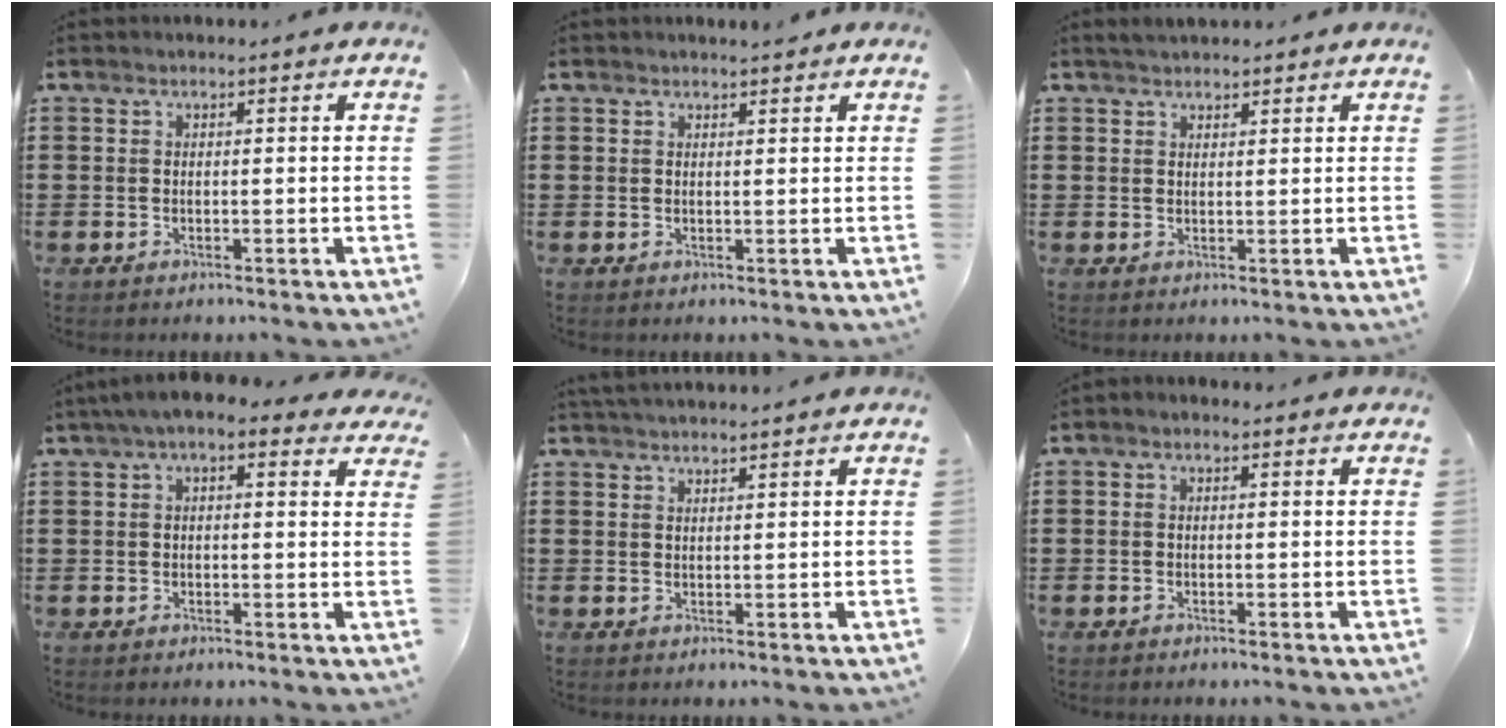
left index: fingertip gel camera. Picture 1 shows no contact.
{"total": 1.3, "force": [1.3, 0.4, 0.2], "torque": [-0.006, 0.002, 0.025]}
{"total": 2.2, "force": [2.0, 0.7, 0.5], "torque": [-0.012, 0.003, 0.040]}
{"total": 4.3, "force": [2.7, 1.4, 3.0], "torque": [-0.066, 0.002, 0.046]}
{"total": 2.1, "force": [2.0, 0.1, 0.6], "torque": [-0.016, 0.002, 0.038]}
{"total": 0.8, "force": [-0.2, 0.4, 0.6], "torque": [-0.012, 0.001, -0.005]}